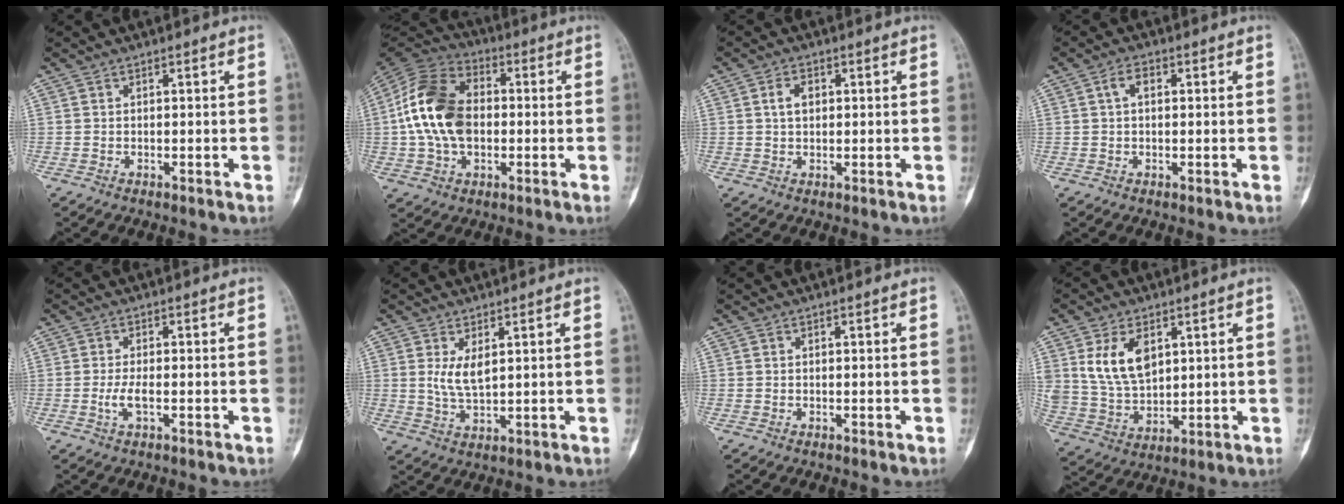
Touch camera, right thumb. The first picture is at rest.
{"total": 17.0, "force": [-0.1, 11.6, 12.4], "torque": [-0.222, 0.023, -0.010]}
{"total": 3.3, "force": [0.7, 2.2, 2.3], "torque": [-0.035, 0.005, 0.012]}
{"total": 3.0, "force": [0.7, 1.8, 2.3], "torque": [-0.043, 0.011, 0.011]}
{"total": 2.8, "force": [-0.7, 0.9, 2.6], "torque": [-0.061, -0.002, -0.014]}
{"total": 4.5, "force": [1.4, 1.9, 3.8], "torque": [-0.074, -0.015, 0.037]}
{"total": 0.0}
{"total": 11.2, "force": [4.0, 6.9, 7.8], "torque": [-0.133, -0.015, 0.091]}